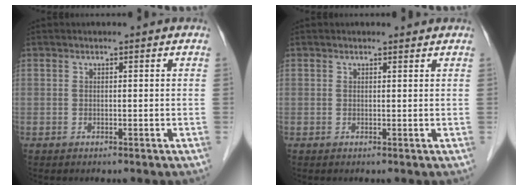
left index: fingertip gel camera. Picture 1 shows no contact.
{"total": 0.8, "force": [0.8, 0.1, 0.0], "torque": [-0.010, -0.004, 0.010]}